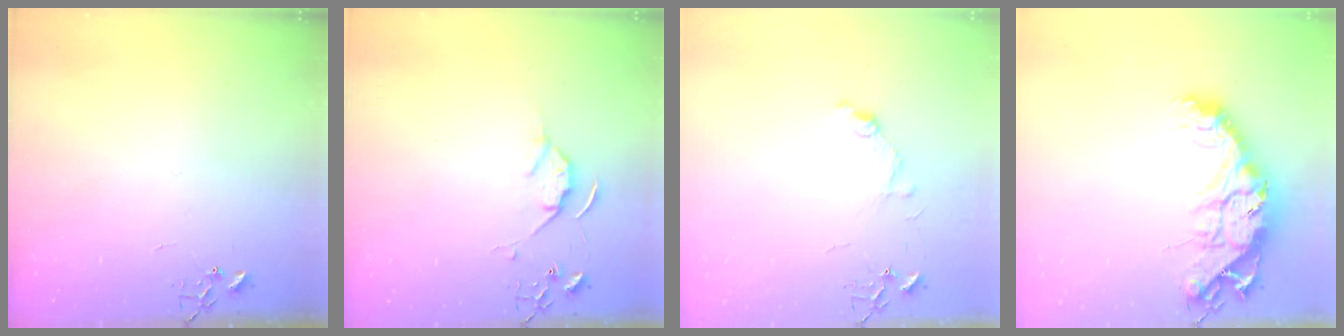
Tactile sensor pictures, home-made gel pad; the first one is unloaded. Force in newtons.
{"total": 5.7, "press": 5.7, "slide": 0.8}
{"total": 7.9, "press": 7.9, "slide": 0.7}
{"total": 18.3, "press": 18.3, "slide": 1.4}